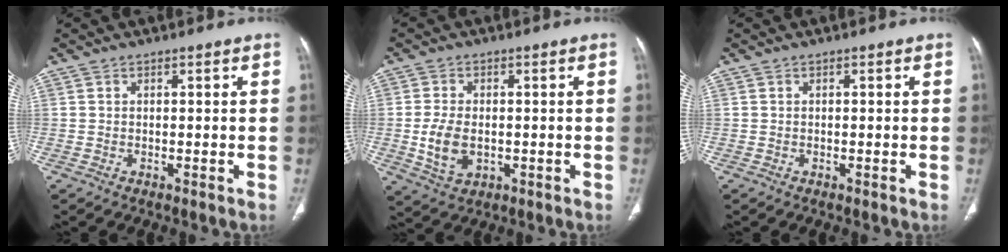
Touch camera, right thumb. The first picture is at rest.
{"total": 7.2, "force": [-0.9, 4.7, 5.4], "torque": [-0.102, -0.003, -0.009]}
{"total": 0.0}